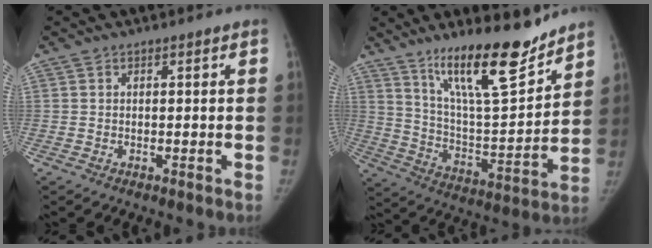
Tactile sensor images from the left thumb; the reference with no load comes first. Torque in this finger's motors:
{"motor_torque": [1.06, -0.63, 1.35, -1.44, 0.42]}